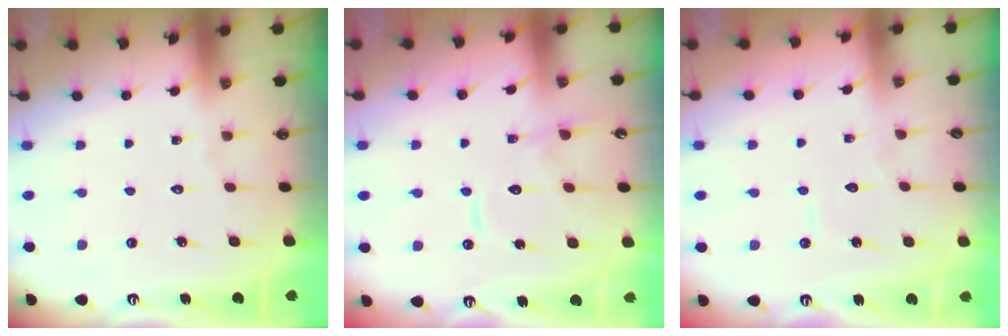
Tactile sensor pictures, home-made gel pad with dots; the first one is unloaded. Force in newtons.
{"total": 11.9, "press": 11.8, "slide": 1.1}
{"total": 4.9, "press": 4.8, "slide": 0.3}